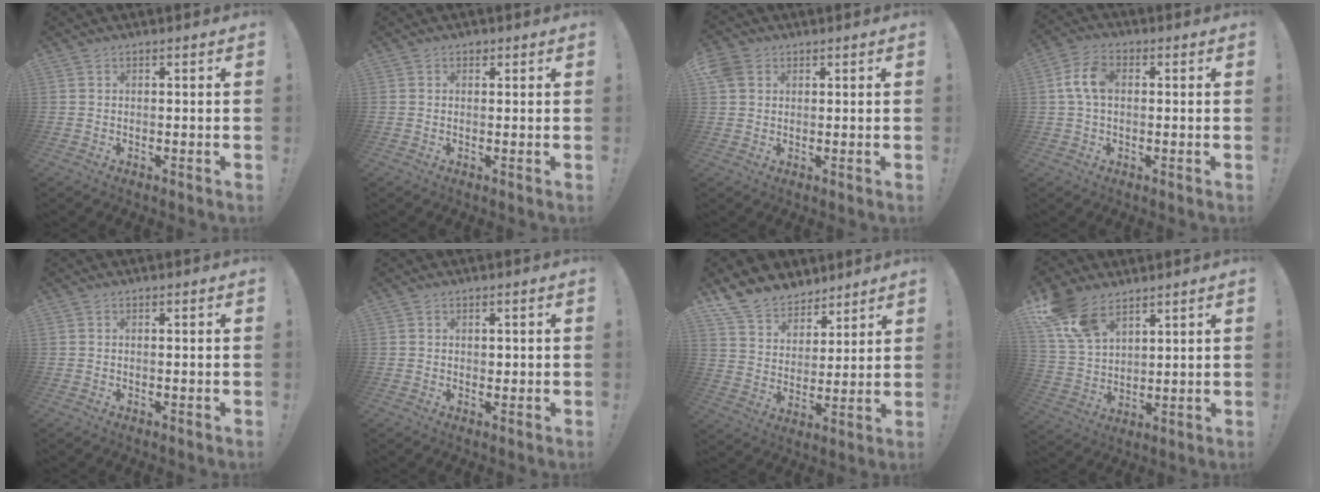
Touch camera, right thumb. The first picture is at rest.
{"total": 0.9, "force": [0.6, 0.7, 0.2], "torque": [0.004, -0.003, 0.009]}
{"total": 4.6, "force": [2.0, 3.7, 2.0], "torque": [-0.035, 0.003, 0.041]}
{"total": 8.0, "force": [0.9, 5.0, 6.2], "torque": [-0.124, 0.013, 0.019]}
{"total": 0.0}
{"total": 0.8, "force": [0.3, 0.7, 0.1], "torque": [0.008, -0.003, 0.004]}
{"total": 11.9, "force": [9.6, 6.7, 1.8], "torque": [-0.050, -0.074, 0.190]}
{"total": 12.5, "force": [8.6, 6.9, 5.9], "torque": [-0.120, -0.038, 0.171]}